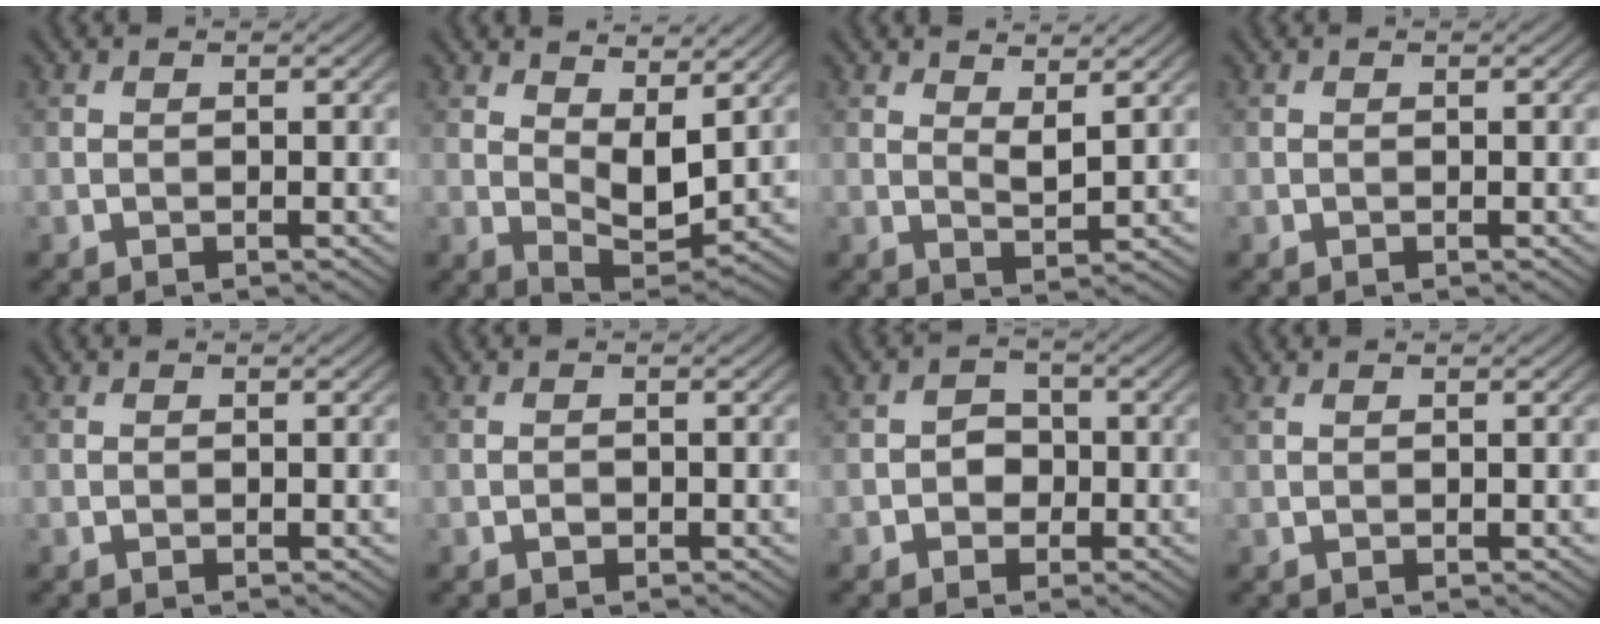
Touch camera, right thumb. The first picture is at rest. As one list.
[{"total": 6.7, "force": [3.2, 3.1, 5.1], "torque": [-0.095, -0.008, 0.057]}, {"total": 3.0, "force": [2.1, 0.8, 2.0], "torque": [-0.039, -0.007, 0.040]}, {"total": 0.0}, {"total": 0.0}, {"total": 0.7, "force": [-0.4, 0.5, 0.4], "torque": [-0.004, -0.002, -0.007]}, {"total": 2.6, "force": [-0.7, 2.3, 1.1], "torque": [-0.006, -0.001, -0.022]}, {"total": 0.7, "force": [0.5, 0.1, 0.5], "torque": [-0.015, 0.004, 0.010]}]